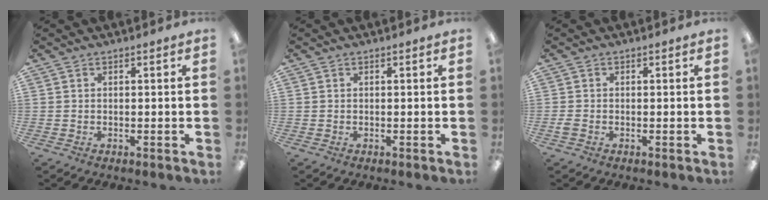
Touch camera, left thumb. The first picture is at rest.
{"total": 0.0}
{"total": 1.3, "force": [-0.6, 0.8, 0.8], "torque": [-0.013, 0.002, -0.010]}